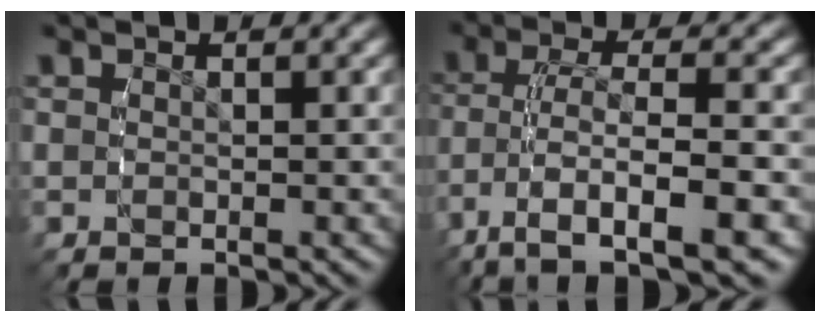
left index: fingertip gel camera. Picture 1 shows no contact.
{"total": 7.2, "force": [-3.5, 3.1, 5.5], "torque": [-0.126, -0.041, -0.028]}